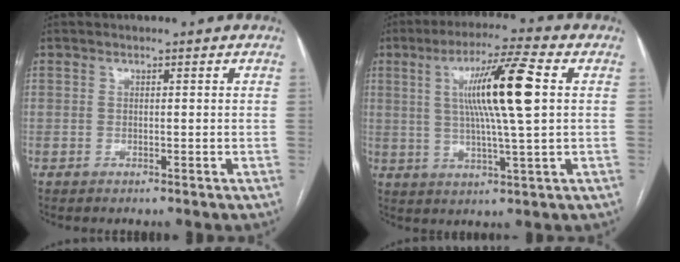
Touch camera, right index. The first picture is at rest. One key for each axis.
{"total": 12.6, "fx": 2.6, "fy": -0.2, "fz": 12.4, "tx": -0.219, "ty": 0.006, "tz": 0.045}